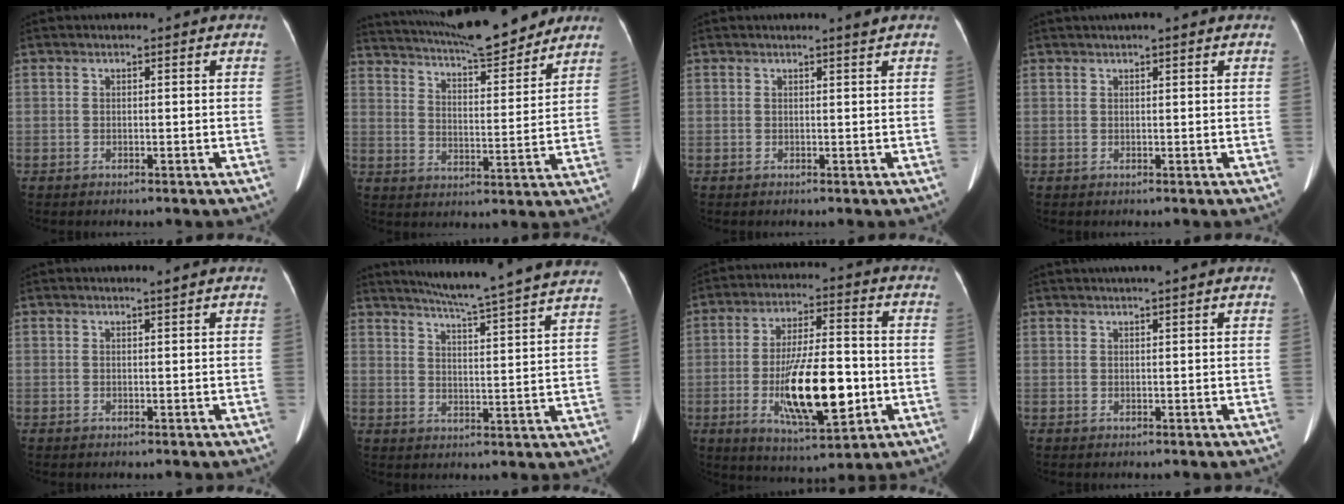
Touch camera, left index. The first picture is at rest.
{"total": 18.7, "force": [16.7, 2.5, 8.2], "torque": [-0.141, 0.011, 0.245]}
{"total": 0.7, "force": [0.6, -0.3, 0.3], "torque": [-0.015, -0.009, 0.014]}
{"total": 2.6, "force": [1.9, 0.2, 1.7], "torque": [-0.023, 0.019, 0.026]}
{"total": 0.7, "force": [0.6, -0.3, 0.2], "torque": [-0.015, -0.008, 0.015]}
{"total": 21.2, "force": [19.3, -1.1, 8.8], "torque": [-0.140, -0.036, 0.244]}
{"total": 15.0, "force": [-3.3, 4.1, 14.1], "torque": [-0.252, -0.007, -0.050]}
{"total": 4.1, "force": [3.4, -0.3, 2.2], "torque": [-0.027, 0.026, 0.046]}